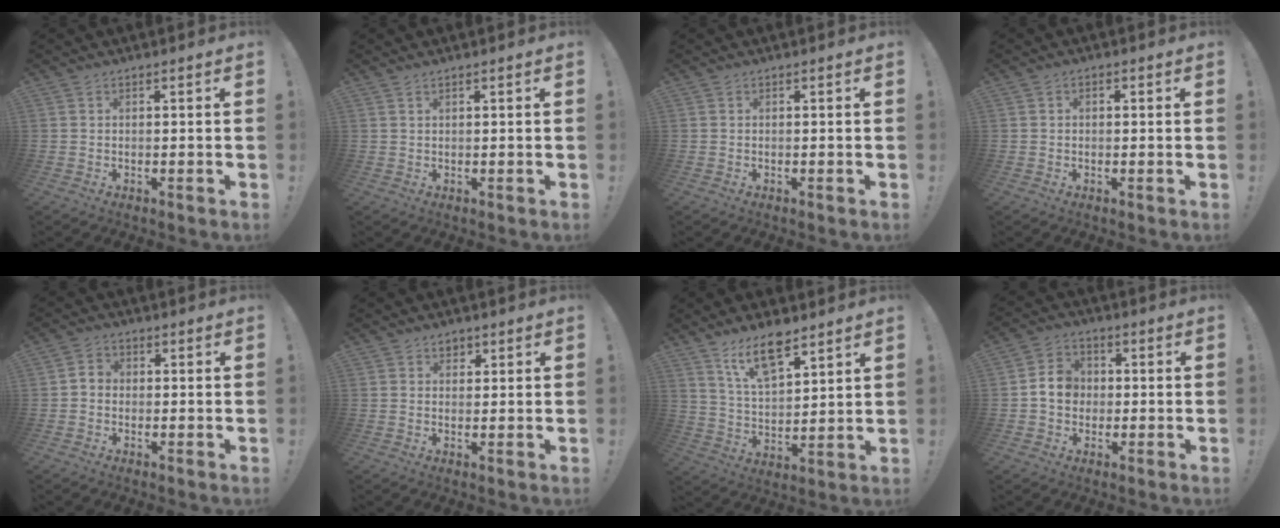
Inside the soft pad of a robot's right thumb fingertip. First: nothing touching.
{"total": 0.9, "force": [0.6, 0.0, 0.6], "torque": [-0.011, -0.001, 0.011]}
{"total": 0.0}
{"total": 1.0, "force": [-0.3, 0.7, 0.7], "torque": [-0.007, 0.002, -0.007]}
{"total": 2.8, "force": [-0.7, 2.3, 1.5], "torque": [-0.029, 0.012, -0.012]}
{"total": 2.1, "force": [1.3, 1.6, 0.5], "torque": [0.009, -0.009, 0.018]}
{"total": 12.0, "force": [8.6, 4.6, 7.0], "torque": [-0.126, -0.045, 0.156]}
{"total": 7.9, "force": [-0.1, 6.9, 3.8], "torque": [-0.049, 0.015, 0.002]}